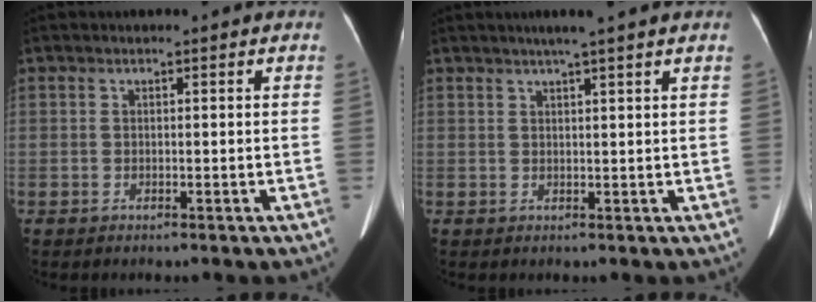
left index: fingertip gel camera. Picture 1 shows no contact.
{"total": 4.2, "force": [3.2, -0.7, 2.6], "torque": [-0.040, 0.014, 0.047]}